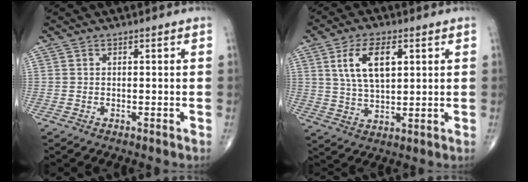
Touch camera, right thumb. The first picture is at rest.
{"total": 10.0, "force": [3.3, 4.9, 8.1], "torque": [-0.143, -0.007, 0.064]}